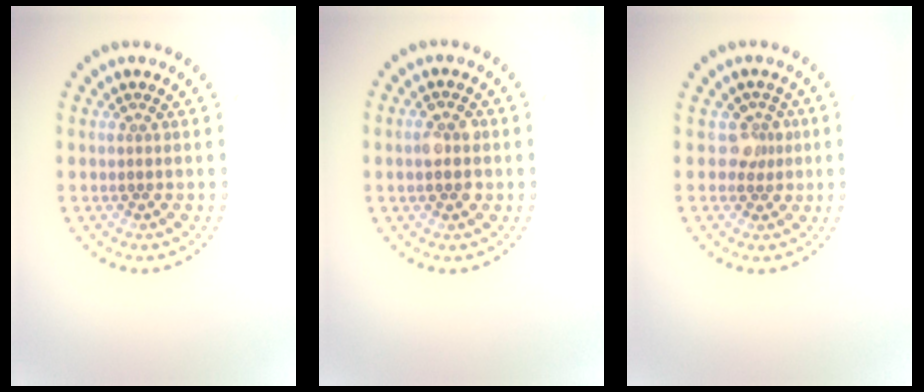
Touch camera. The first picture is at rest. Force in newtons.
{"total": 2.7, "press": 2.7, "slide": 0.3}
{"total": 2.0, "press": 1.5, "slide": 1.3}